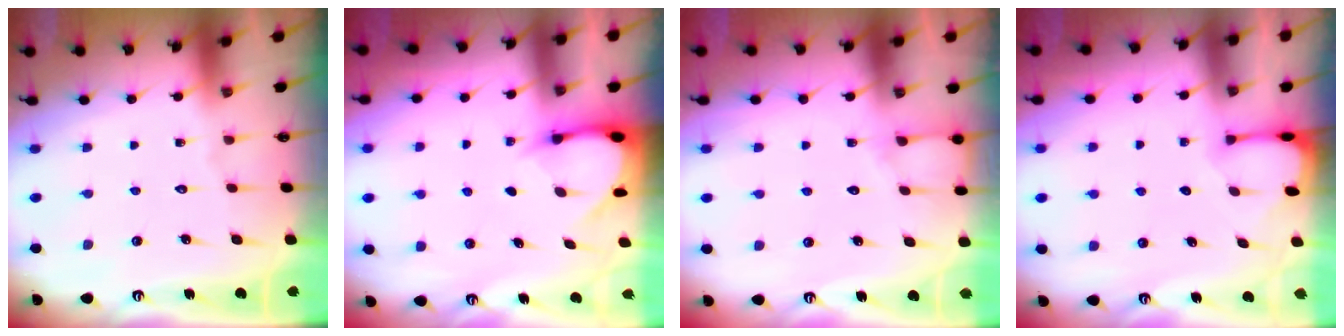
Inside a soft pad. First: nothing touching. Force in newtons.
{"total": 3.6, "press": 3.6, "slide": 0.3}
{"total": 5.7, "press": 5.7, "slide": 0.5}
{"total": 1.2, "press": 1.2, "slide": 0.3}